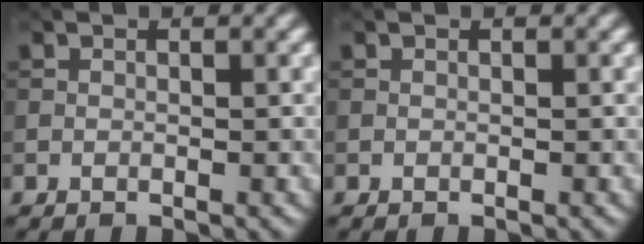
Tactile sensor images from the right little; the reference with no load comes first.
{"total": 0.0}